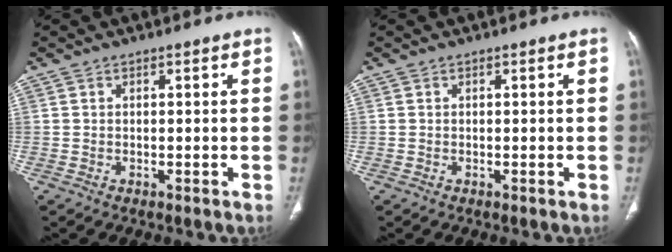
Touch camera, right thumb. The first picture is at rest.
{"total": 0.0}